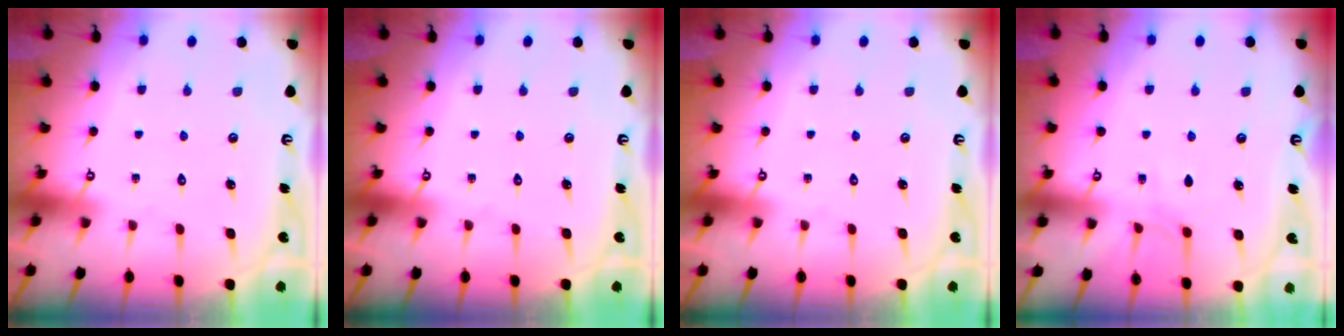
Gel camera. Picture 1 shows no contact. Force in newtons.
{"total": 0.0}
{"total": 0.0}
{"total": 3.7, "press": 3.7, "slide": 0.1}